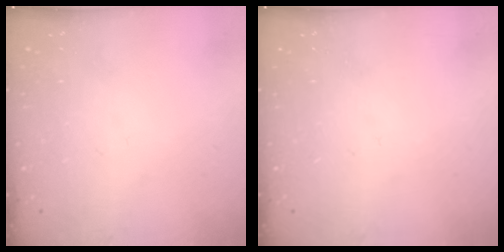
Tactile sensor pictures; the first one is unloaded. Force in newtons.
{"total": 0.0}